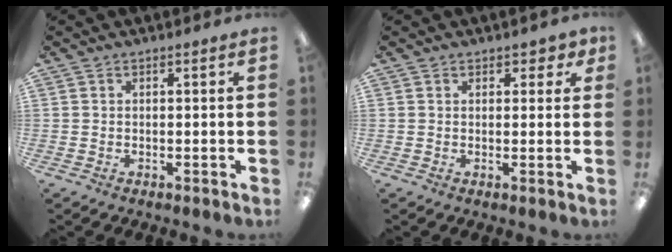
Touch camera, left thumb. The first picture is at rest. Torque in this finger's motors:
{"motor_torque": [0.22, 0.32, -0.13, -0.21, -0.02]}